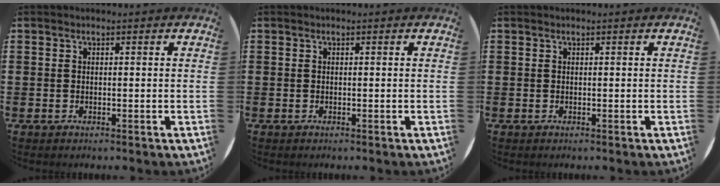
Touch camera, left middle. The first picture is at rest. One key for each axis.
{"total": 0.0}
{"total": 0.0}